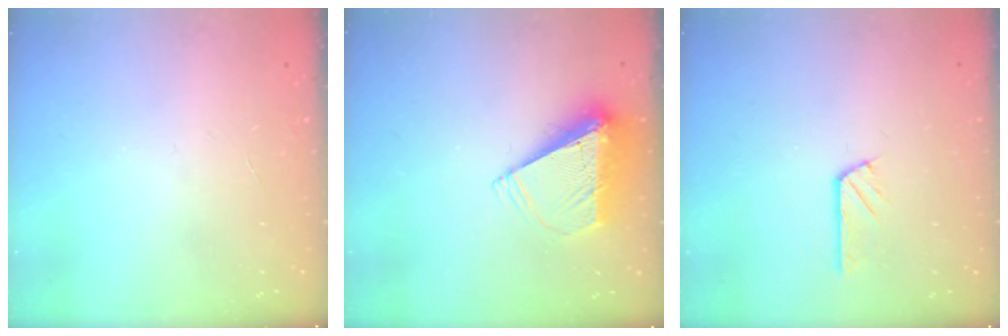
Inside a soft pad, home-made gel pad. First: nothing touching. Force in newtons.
{"total": 8.7, "press": 8.7, "slide": 0.3}
{"total": 3.0, "press": 3.0, "slide": 0.2}